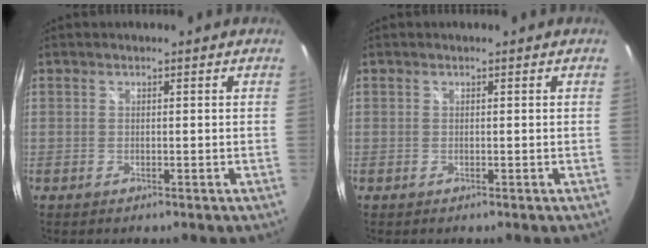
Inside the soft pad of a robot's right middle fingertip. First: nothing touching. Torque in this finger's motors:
{"motor_torque": [0.00, 0.00, 0.00, 0.00]}